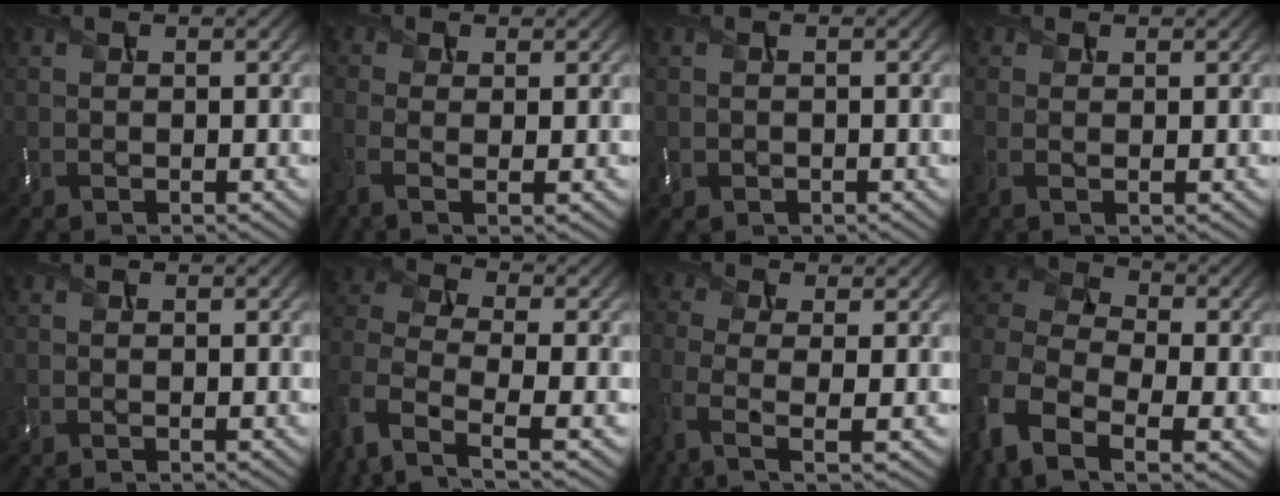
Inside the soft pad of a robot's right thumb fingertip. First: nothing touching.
{"total": 3.6, "force": [-1.0, 1.3, 3.2], "torque": [-0.085, -0.009, -0.024]}
{"total": 1.2, "force": [-0.4, 1.1, 0.3], "torque": [-0.004, -0.007, -0.010]}
{"total": 1.8, "force": [-0.1, 0.4, 1.7], "torque": [-0.045, -0.005, -0.006]}
{"total": 0.0}
{"total": 8.2, "force": [-3.6, 4.3, 6.0], "torque": [-0.152, -0.014, -0.082]}
{"total": 6.2, "force": [-2.2, 2.3, 5.4], "torque": [-0.131, -0.012, -0.048]}
{"total": 12.2, "force": [-4.9, 7.3, 8.5], "torque": [-0.234, -0.010, -0.096]}